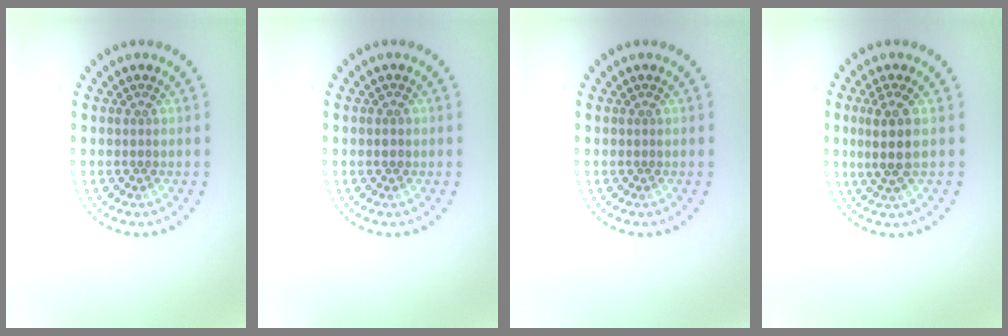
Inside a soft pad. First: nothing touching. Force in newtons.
{"total": 0.8, "press": 0.8, "slide": 0.1}
{"total": 0.0}
{"total": 2.9, "press": 2.4, "slide": 1.6}